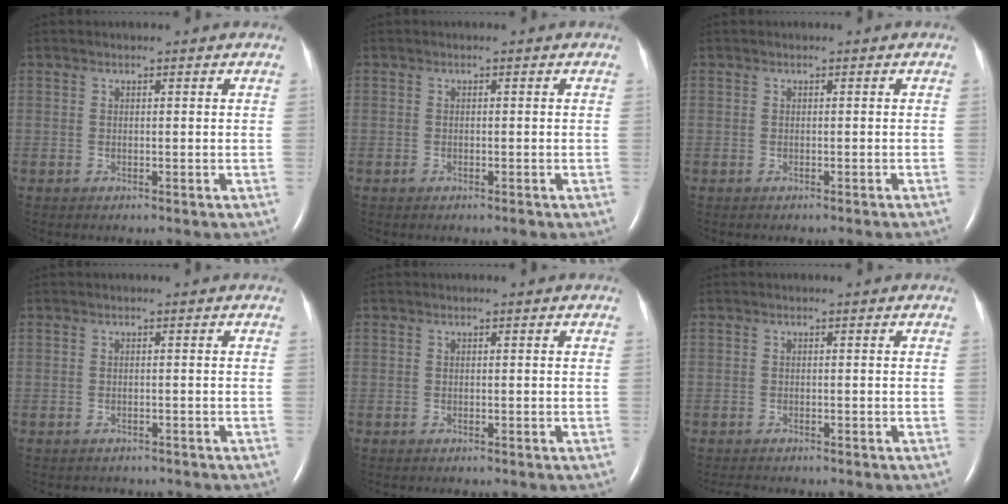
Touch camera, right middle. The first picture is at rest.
{"total": 0.7, "force": [-0.6, 0.2, 0.4], "torque": [-0.007, -0.001, -0.007]}
{"total": 1.4, "force": [-1.2, -0.3, 0.6], "torque": [-0.003, 0.005, -0.014]}
{"total": 2.0, "force": [-1.8, 0.7, 0.3], "torque": [-0.011, -0.003, -0.019]}
{"total": 0.0}
{"total": 1.4, "force": [-1.3, 0.3, 0.4], "torque": [-0.012, -0.005, -0.015]}